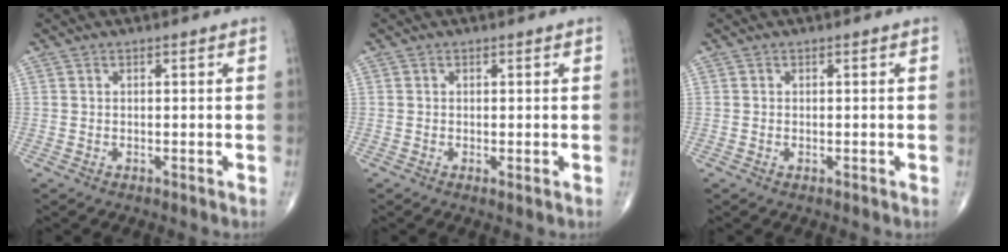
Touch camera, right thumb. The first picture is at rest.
{"total": 0.6, "force": [-0.1, 0.1, 0.6], "torque": [-0.014, -0.004, -0.005]}
{"total": 0.0}